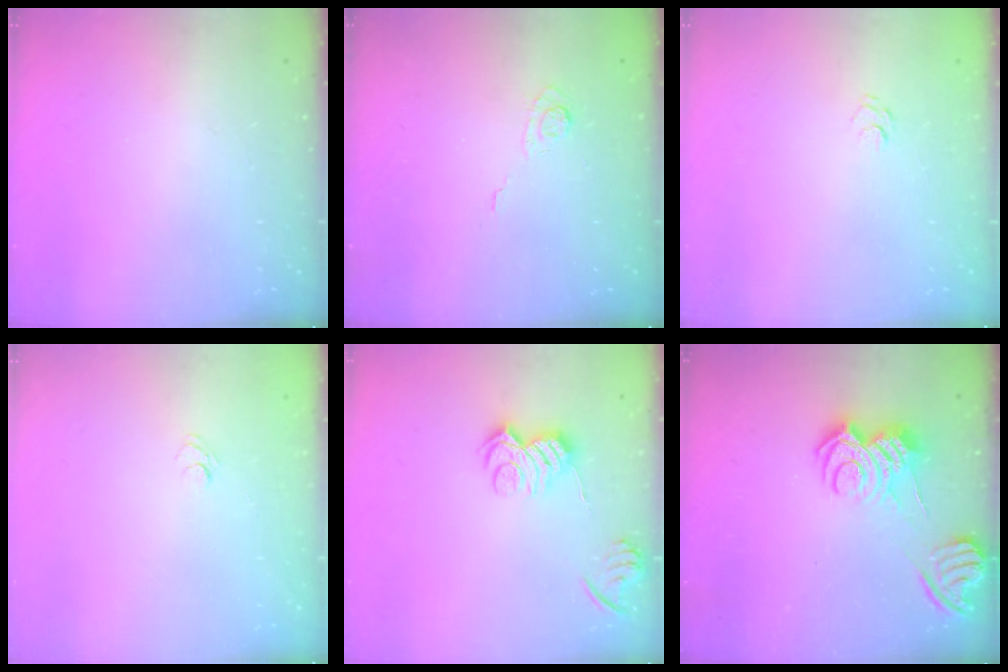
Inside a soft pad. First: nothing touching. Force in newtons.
{"total": 3.1, "press": 2.7, "slide": 1.6}
{"total": 5.8, "press": 5.7, "slide": 1.1}
{"total": 4.2, "press": 4.0, "slide": 1.2}
{"total": 10.7, "press": 10.7, "slide": 0.3}
{"total": 9.0, "press": 9.0, "slide": 0.7}